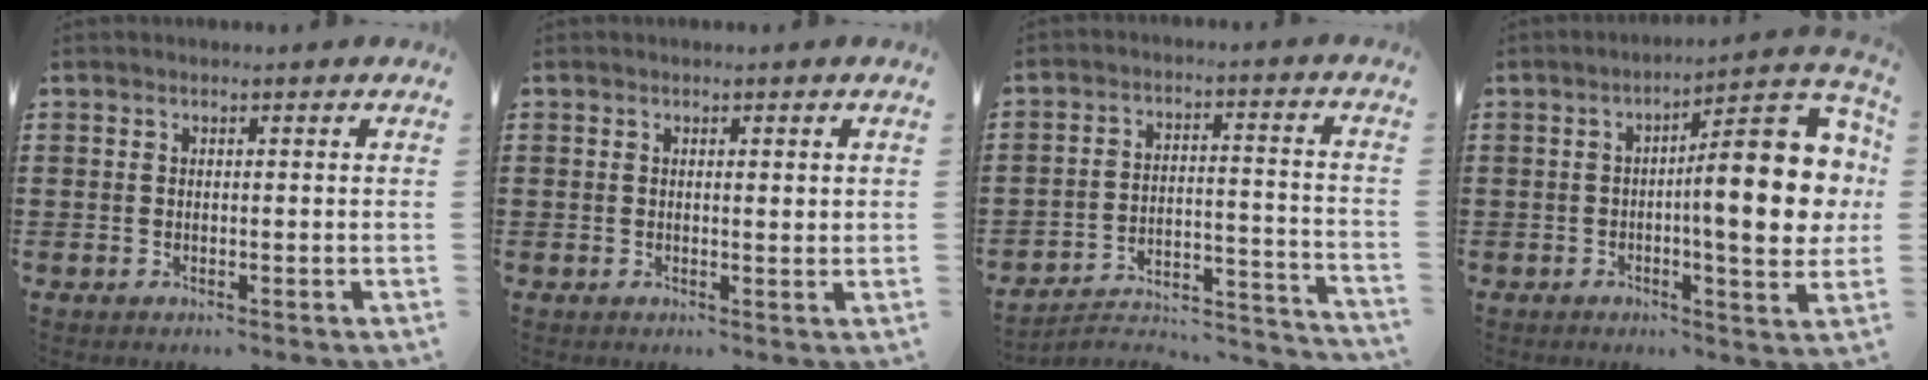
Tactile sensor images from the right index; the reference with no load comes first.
{"total": 0.7, "force": [0.3, 0.1, 0.6], "torque": [-0.013, 0.001, 0.005]}
{"total": 3.5, "force": [-3.2, 1.2, 1.0], "torque": [-0.026, -0.004, -0.071]}
{"total": 16.1, "force": [1.1, 4.0, 15.6], "torque": [-0.222, -0.014, 0.014]}